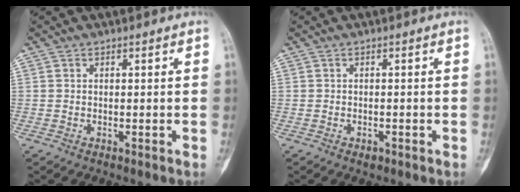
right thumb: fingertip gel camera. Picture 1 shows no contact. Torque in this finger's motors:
{"motor_torque": [0.24, 0.08, 0.08, -0.13, 0.05]}